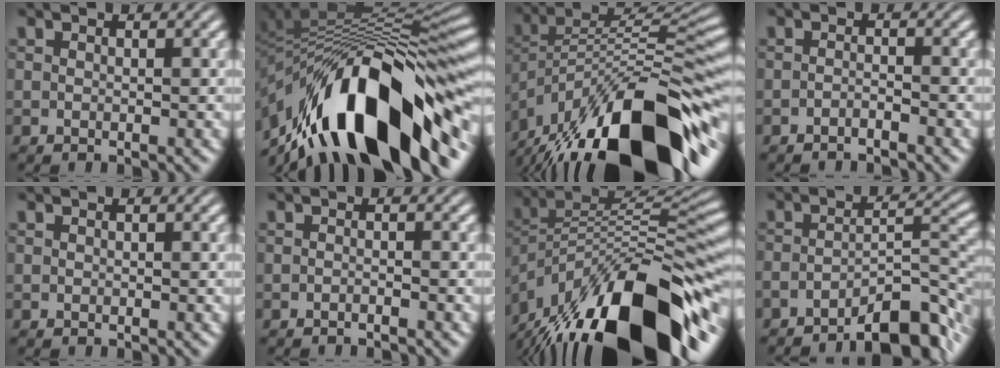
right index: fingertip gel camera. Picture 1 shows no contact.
{"total": 18.6, "force": [-5.3, 8.9, 15.4], "torque": [-0.235, -0.001, -0.075]}
{"total": 17.0, "force": [-7.3, 8.3, 12.9], "torque": [-0.210, -0.042, -0.091]}
{"total": 1.6, "force": [-1.5, -0.2, 0.1], "torque": [0.002, -0.005, -0.025]}
{"total": 0.0}
{"total": 1.1, "force": [-1.0, -0.4, -0.1], "torque": [0.001, -0.002, -0.017]}
{"total": 18.3, "force": [-6.7, 9.5, 14.1], "torque": [-0.228, -0.037, -0.082]}
{"total": 7.1, "force": [-5.0, 1.6, 4.8], "torque": [-0.045, -0.013, -0.068]}